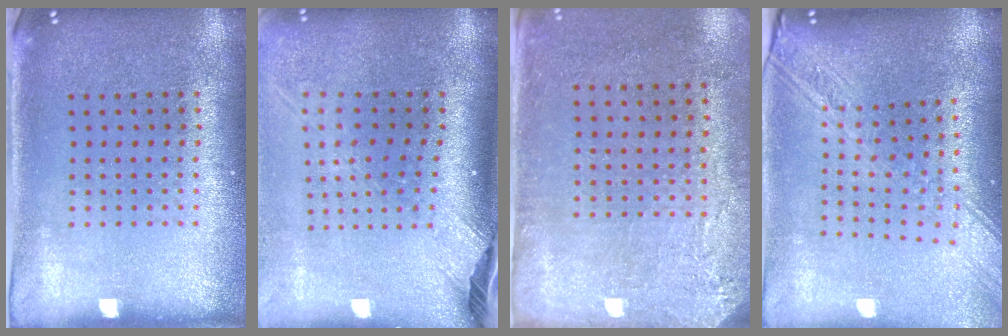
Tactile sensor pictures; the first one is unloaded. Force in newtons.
{"total": 2.6, "press": 1.8, "slide": 1.8}
{"total": 2.8, "press": 2.3, "slide": 1.6}
{"total": 2.7, "press": 2.1, "slide": 1.6}